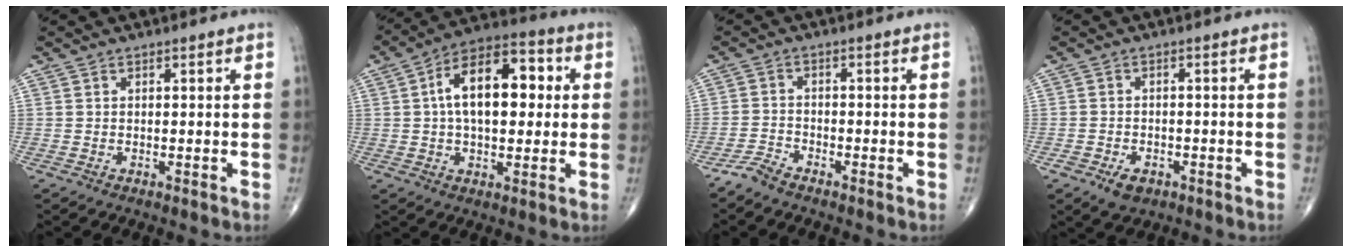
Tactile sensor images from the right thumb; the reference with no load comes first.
{"total": 15.9, "force": [2.2, 8.7, 13.1], "torque": [-0.190, 0.028, 0.028]}
{"total": 3.0, "force": [-2.8, 0.7, 0.9], "torque": [-0.022, 0.006, -0.060]}
{"total": 4.1, "force": [-2.2, 2.7, 2.1], "torque": [-0.030, 0.007, -0.032]}